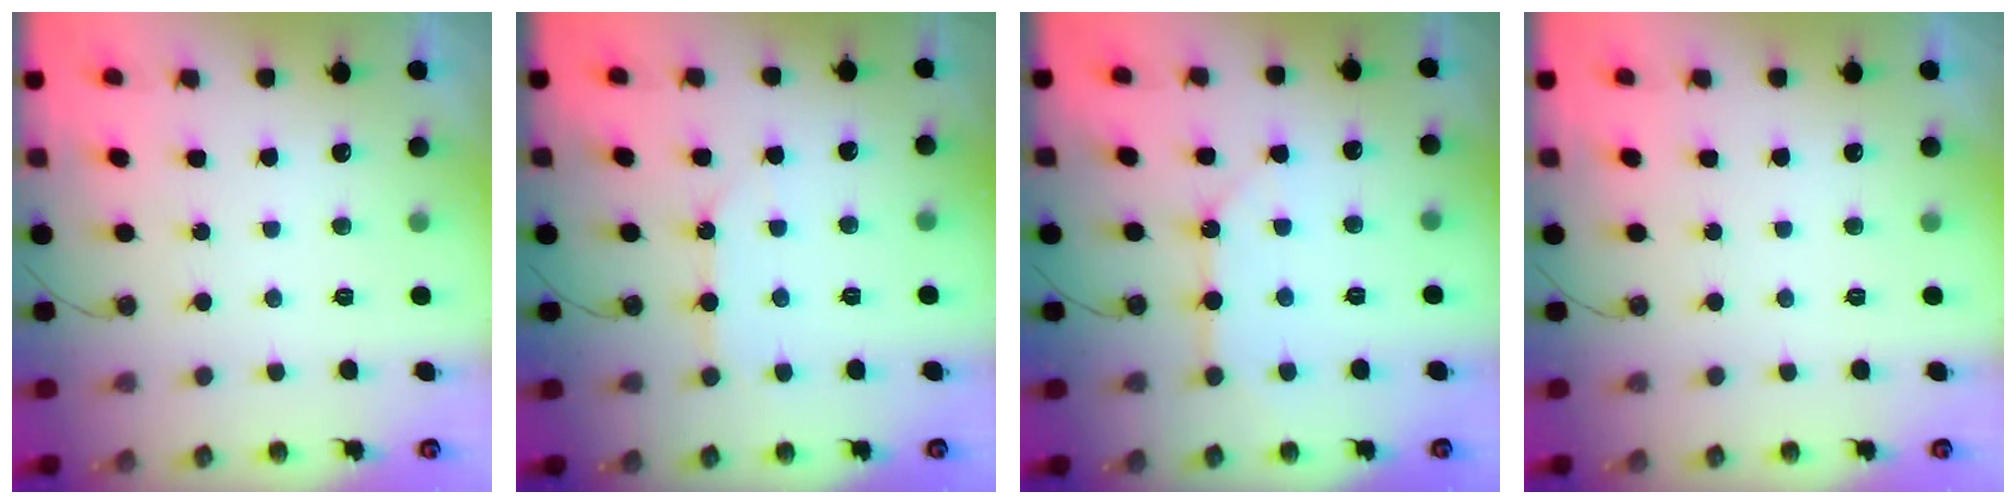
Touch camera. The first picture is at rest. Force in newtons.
{"total": 6.3, "press": 6.2, "slide": 0.6}
{"total": 9.0, "press": 9.0, "slide": 0.9}
{"total": 0.0}